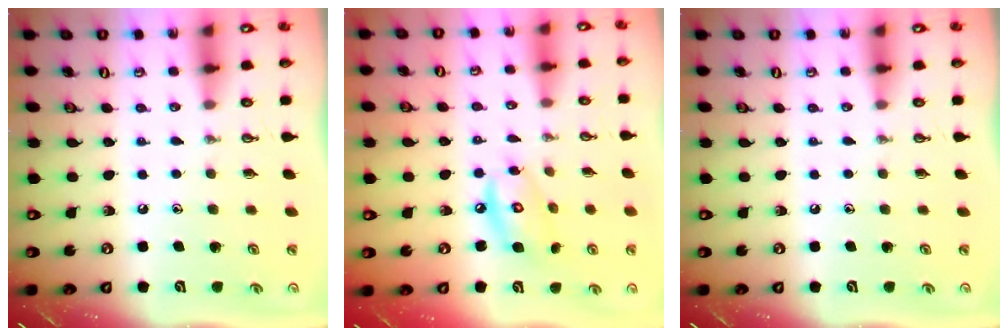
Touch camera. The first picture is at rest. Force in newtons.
{"total": 9.2, "press": 9.2, "slide": 0.6}
{"total": 0.0}